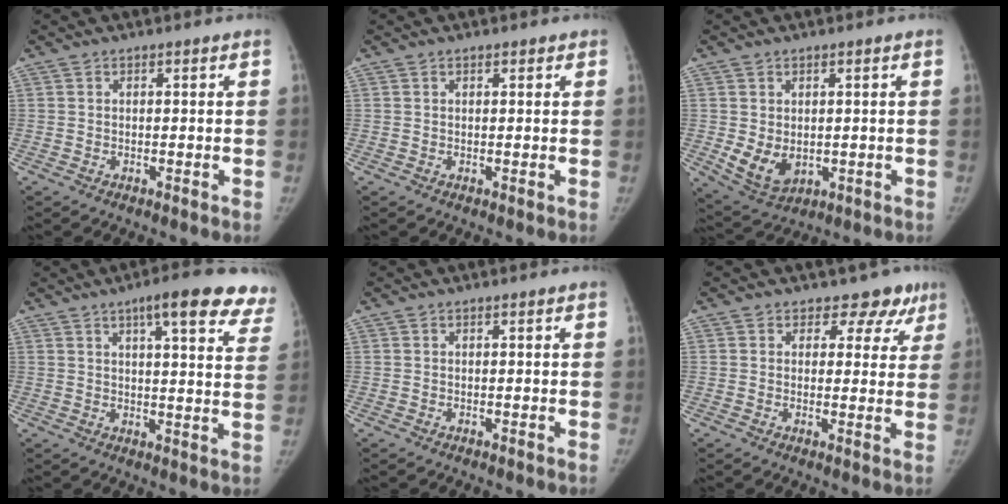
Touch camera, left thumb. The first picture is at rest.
{"total": 0.7, "force": [0.5, 0.5, 0.2], "torque": [0.004, -0.003, 0.003]}
{"total": 6.7, "force": [-0.5, 4.9, 4.5], "torque": [-0.065, -0.017, 0.010]}
{"total": 17.5, "force": [11.9, 4.2, 12.2], "torque": [-0.126, -0.031, 0.134]}
{"total": 0.0}
{"total": 6.9, "force": [4.9, 4.8, 0.7], "torque": [0.042, -0.020, 0.041]}